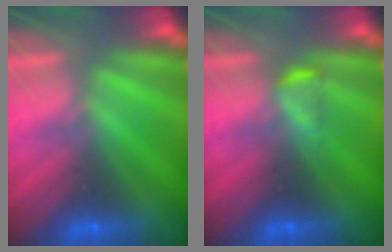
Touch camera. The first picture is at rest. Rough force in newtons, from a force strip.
{"total": 2.4}